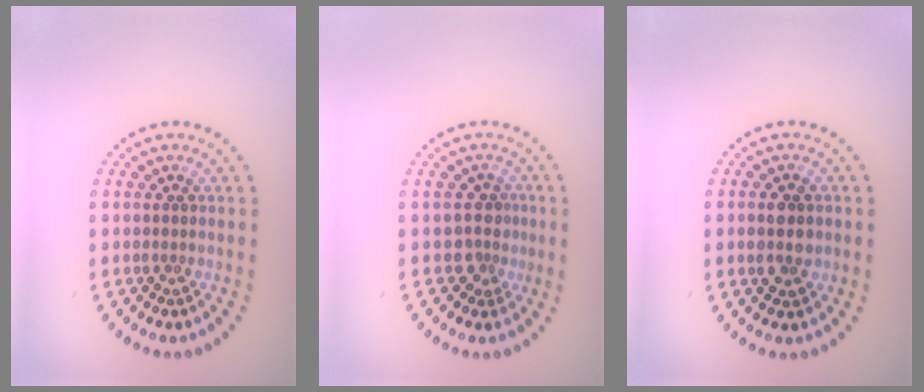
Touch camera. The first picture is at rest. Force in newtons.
{"total": 2.2, "press": 1.6, "slide": 1.5}
{"total": 2.9, "press": 2.9, "slide": 0.1}